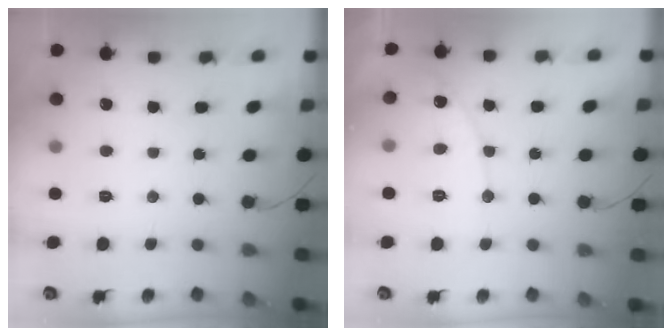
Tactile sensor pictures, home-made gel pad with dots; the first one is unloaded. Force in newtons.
{"total": 8.7, "press": 8.6, "slide": 0.7}